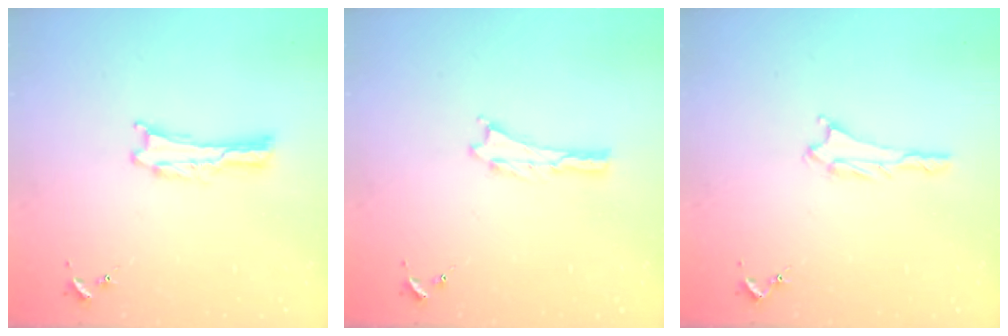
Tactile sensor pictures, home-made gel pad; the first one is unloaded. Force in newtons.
{"total": 0.0}
{"total": 1.1, "press": 1.0, "slide": 0.1}